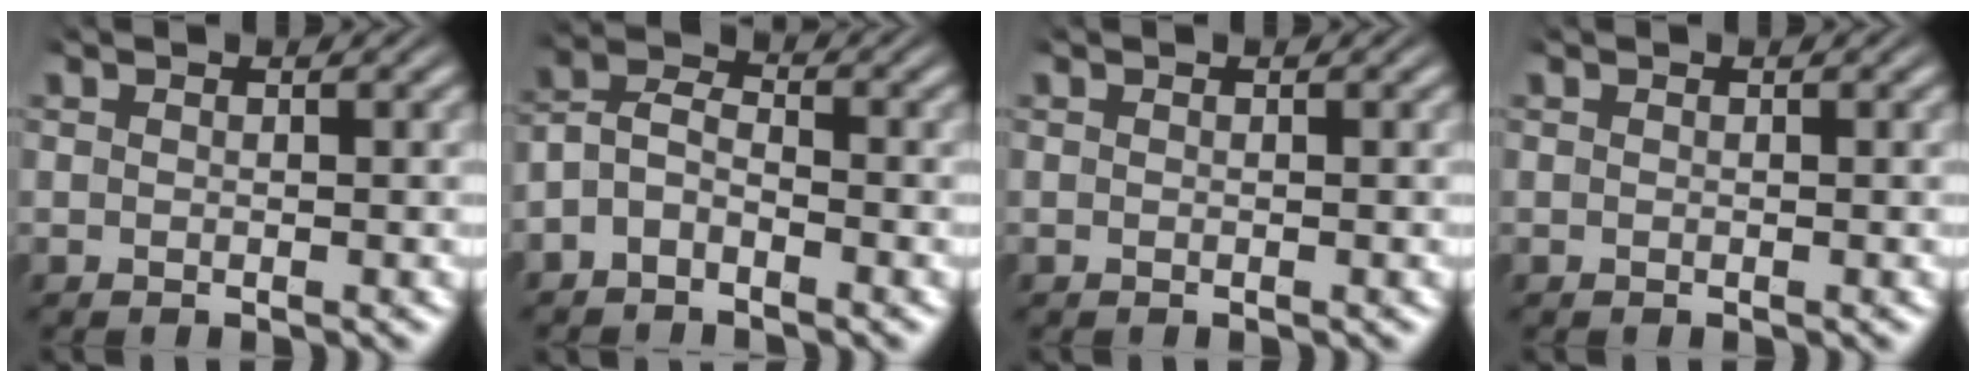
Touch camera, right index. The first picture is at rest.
{"total": 5.4, "force": [-1.5, 4.4, 2.6], "torque": [-0.057, -0.013, -0.036]}
{"total": 0.0}
{"total": 0.0}